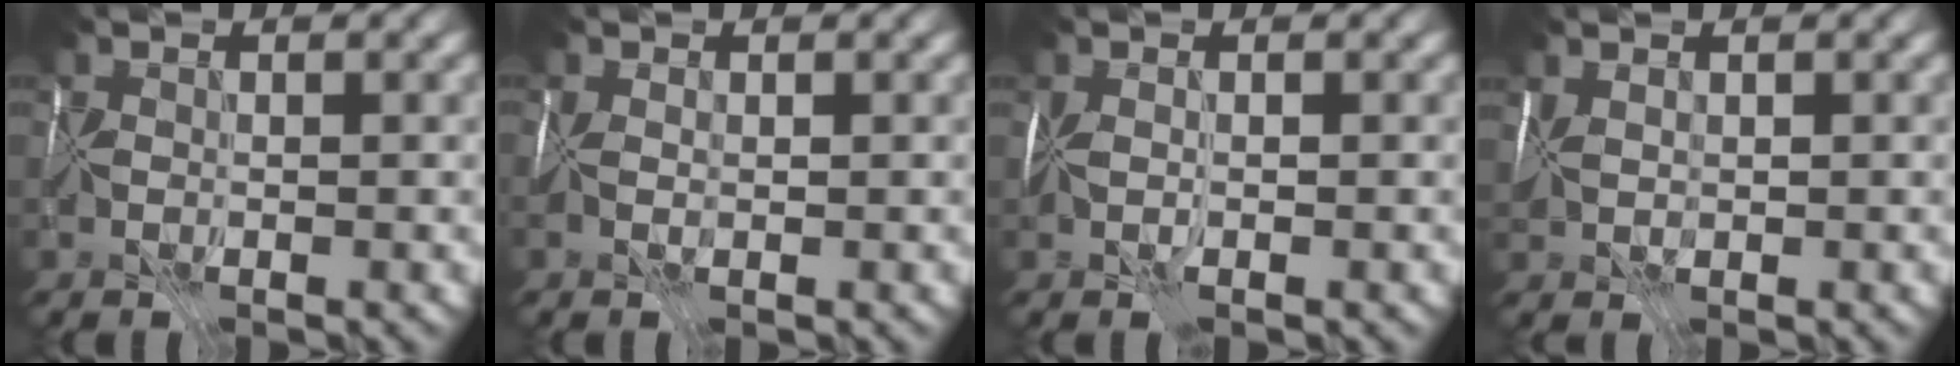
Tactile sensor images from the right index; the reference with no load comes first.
{"total": 1.6, "force": [-0.1, 0.9, 1.3], "torque": [-0.030, 0.002, -0.001]}
{"total": 1.9, "force": [-0.5, 0.8, 1.7], "torque": [-0.034, -0.002, -0.014]}
{"total": 1.8, "force": [0.7, 1.1, 1.2], "torque": [-0.031, 0.008, 0.013]}